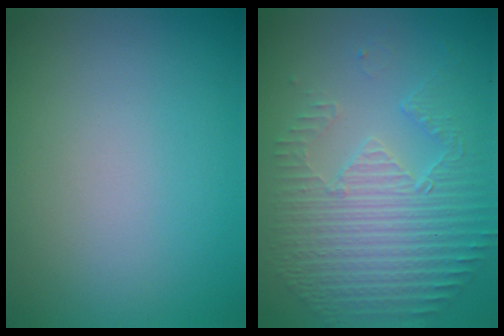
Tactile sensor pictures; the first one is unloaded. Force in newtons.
{"total": 5.2, "press": 3.6, "slide": 3.7}